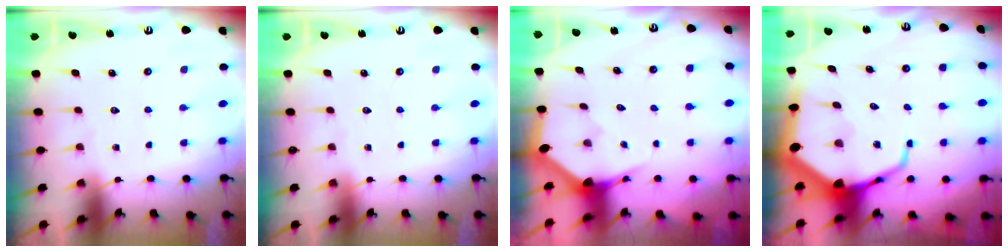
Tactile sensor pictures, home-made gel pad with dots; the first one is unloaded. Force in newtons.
{"total": 0.0}
{"total": 3.4, "press": 3.4, "slide": 0.1}
{"total": 13.1, "press": 13.0, "slide": 1.5}